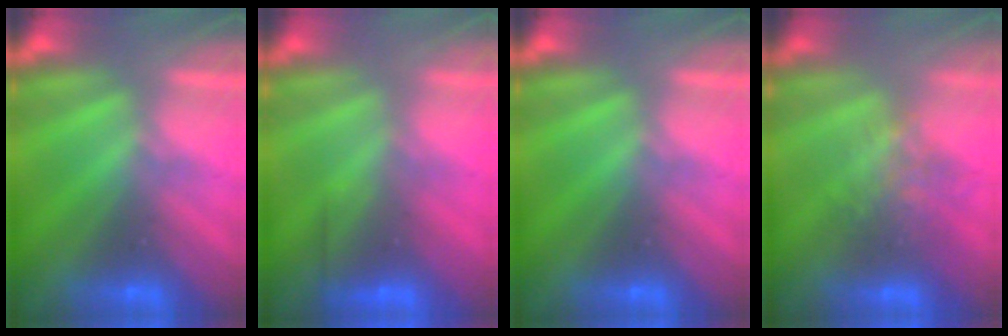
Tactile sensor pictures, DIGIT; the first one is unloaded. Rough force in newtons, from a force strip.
{"total": 2.6}
{"total": 0.0}
{"total": 4.5}